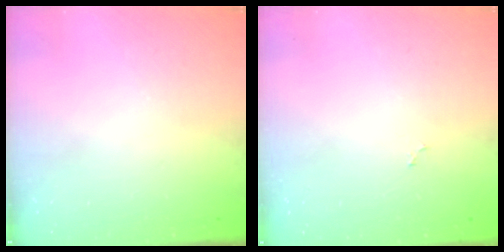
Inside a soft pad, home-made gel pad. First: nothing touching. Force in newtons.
{"total": 2.3, "press": 2.3, "slide": 0.2}